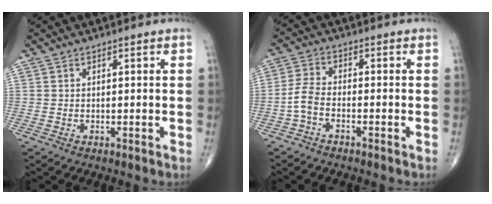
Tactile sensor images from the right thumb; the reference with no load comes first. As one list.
[{"total": 4.1, "force": [-1.9, 2.0, 3.0], "torque": [-0.069, 0.024, -0.044]}]